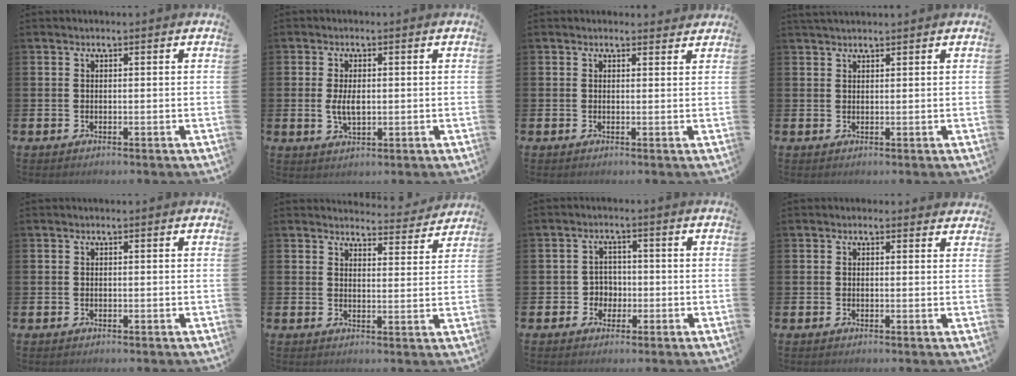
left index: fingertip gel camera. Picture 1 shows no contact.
{"total": 3.3, "force": [0.1, 1.8, 2.8], "torque": [-0.045, 0.002, -0.001]}
{"total": 0.9, "force": [0.8, 0.4, 0.2], "torque": [0.006, 0.002, 0.013]}
{"total": 1.5, "force": [1.4, 0.2, 0.3], "torque": [-0.006, 0.001, 0.026]}
{"total": 0.0}
{"total": 4.0, "force": [3.9, 0.6, 0.2], "torque": [-0.003, -0.031, 0.066]}
{"total": 2.9, "force": [-0.9, 2.7, 0.6], "torque": [-0.019, 0.006, -0.025]}
{"total": 0.6, "force": [0.4, 0.4, 0.2], "torque": [0.005, 0.001, 0.004]}